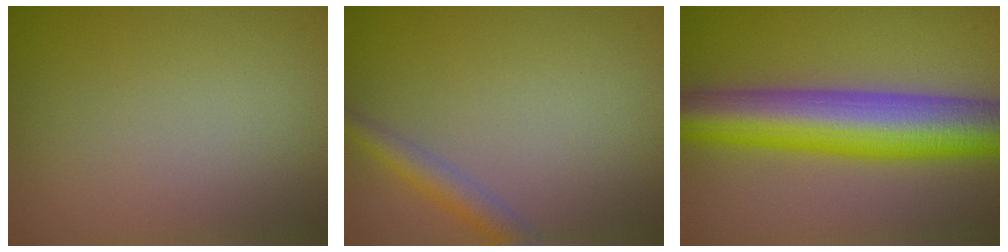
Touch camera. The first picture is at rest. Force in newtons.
{"total": 2.4, "press": 2.4, "slide": 0.1}
{"total": 11.0, "press": 11.0, "slide": 0.1}